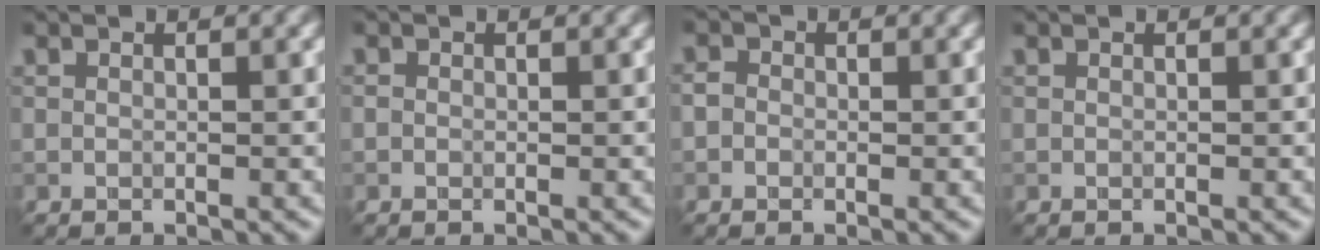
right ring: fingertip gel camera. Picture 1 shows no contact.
{"total": 0.0}
{"total": 0.9, "force": [-0.3, 0.8, 0.3], "torque": [-0.004, 0.000, -0.013]}
{"total": 0.0}